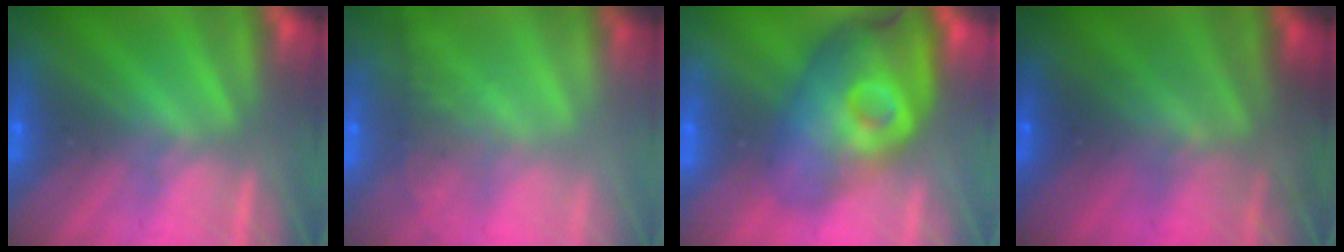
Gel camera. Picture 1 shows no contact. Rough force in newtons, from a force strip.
{"total": 7.9}
{"total": 3.7}
{"total": 8.7}